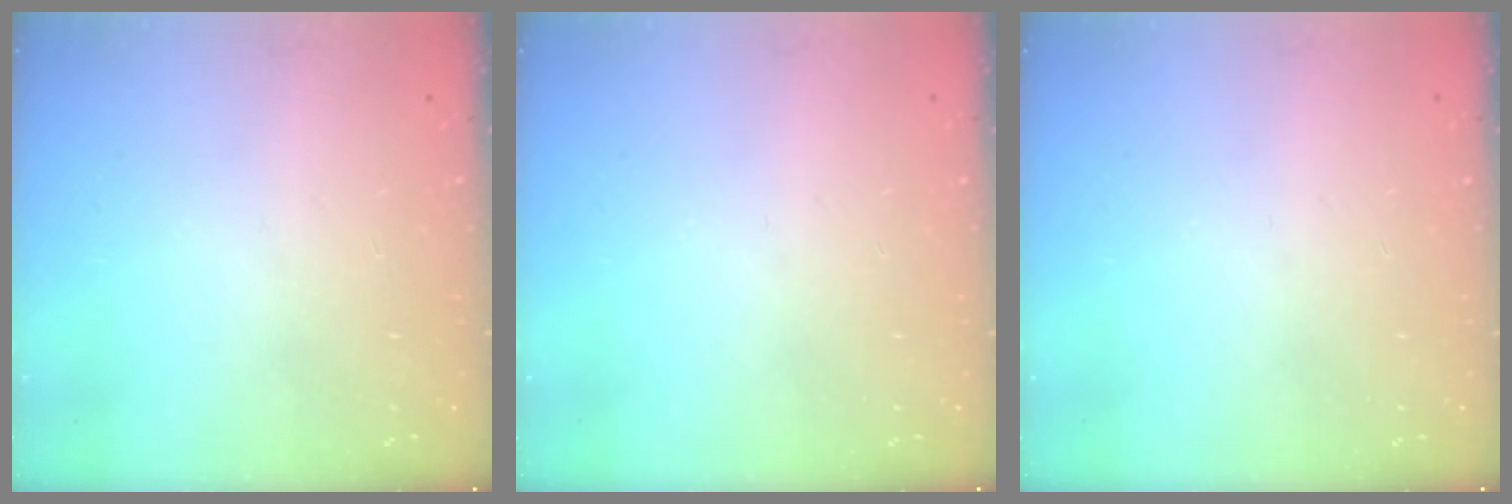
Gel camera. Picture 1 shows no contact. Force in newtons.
{"total": 0.0}
{"total": 0.0}